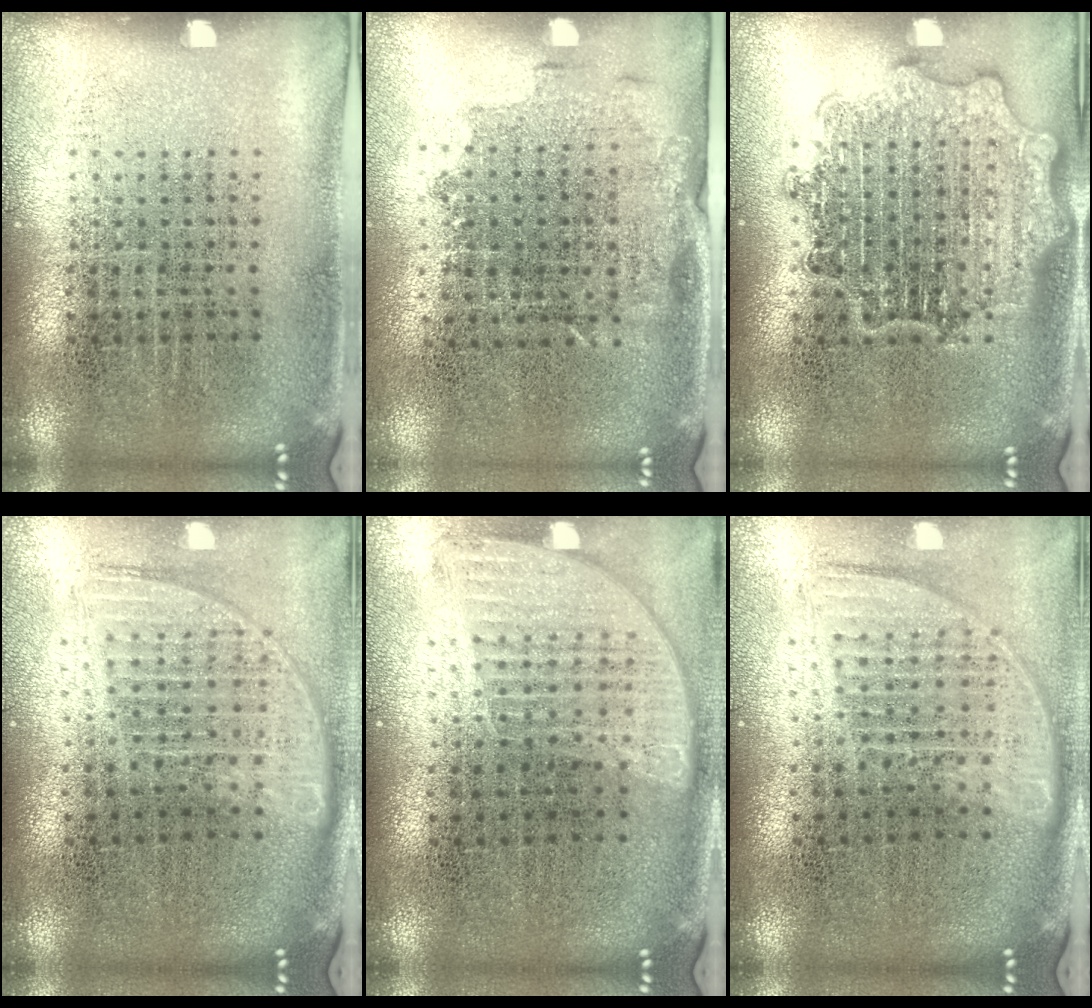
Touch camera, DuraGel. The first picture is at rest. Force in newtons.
{"total": 1.5, "press": 1.2, "slide": 1.0}
{"total": 2.7, "press": 2.7, "slide": 0.4}
{"total": 1.8, "press": 1.5, "slide": 0.9}
{"total": 1.1, "press": 1.1, "slide": 0.3}
{"total": 1.7, "press": 1.4, "slide": 0.9}